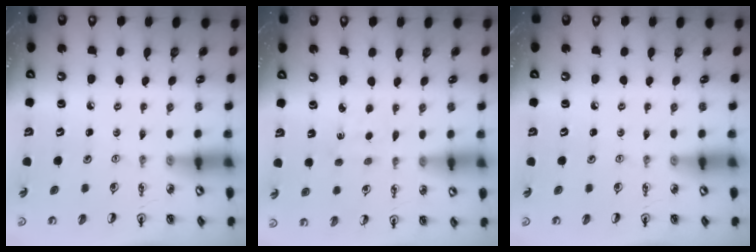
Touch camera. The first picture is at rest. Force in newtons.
{"total": 1.3, "press": 1.2, "slide": 0.3}
{"total": 0.0}